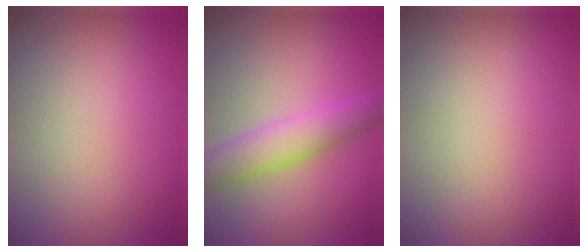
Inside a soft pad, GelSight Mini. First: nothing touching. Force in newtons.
{"total": 4.5, "press": 4.5, "slide": 0.1}
{"total": 0.0}